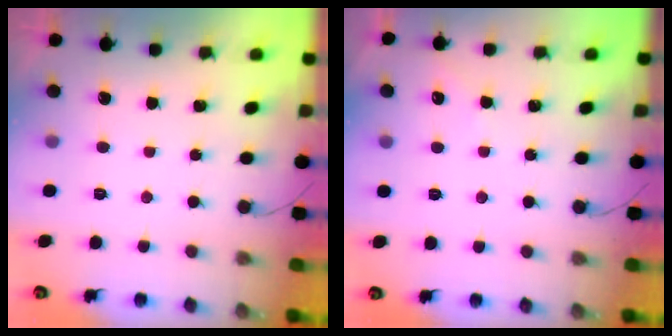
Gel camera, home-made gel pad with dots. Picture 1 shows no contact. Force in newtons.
{"total": 2.2, "press": 2.2, "slide": 0.4}